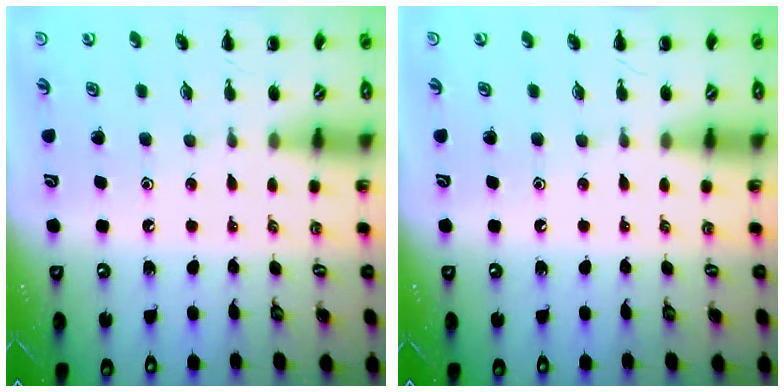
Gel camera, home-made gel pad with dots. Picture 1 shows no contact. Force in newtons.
{"total": 0.0}